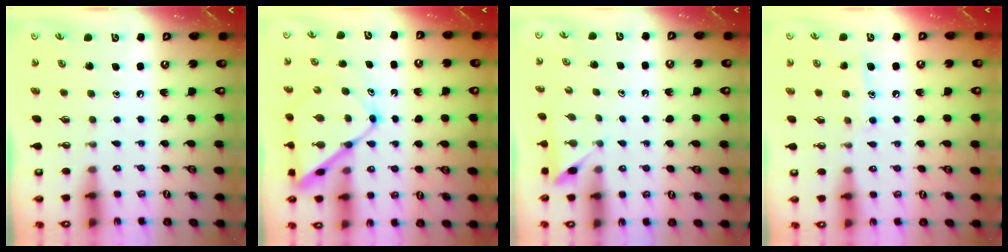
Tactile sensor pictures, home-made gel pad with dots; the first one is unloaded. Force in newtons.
{"total": 12.5, "press": 12.5, "slide": 1.1}
{"total": 2.1, "press": 2.1, "slide": 0.2}
{"total": 7.9, "press": 7.9, "slide": 0.4}